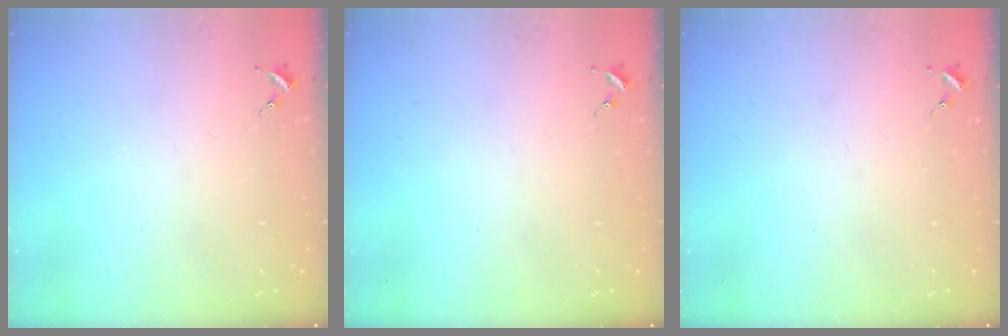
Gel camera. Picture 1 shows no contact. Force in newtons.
{"total": 0.0}
{"total": 0.0}